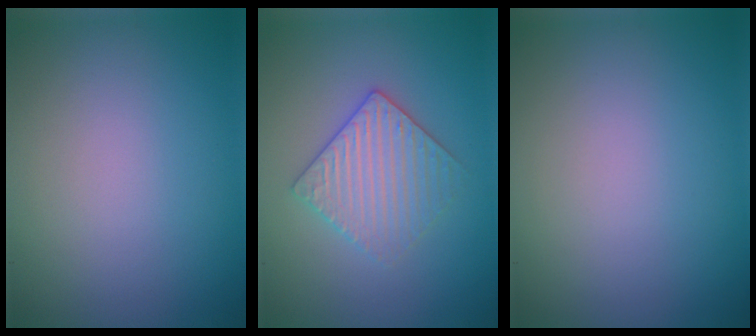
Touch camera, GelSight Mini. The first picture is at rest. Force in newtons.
{"total": 3.1, "press": 3.1, "slide": 0.7}
{"total": 0.0}